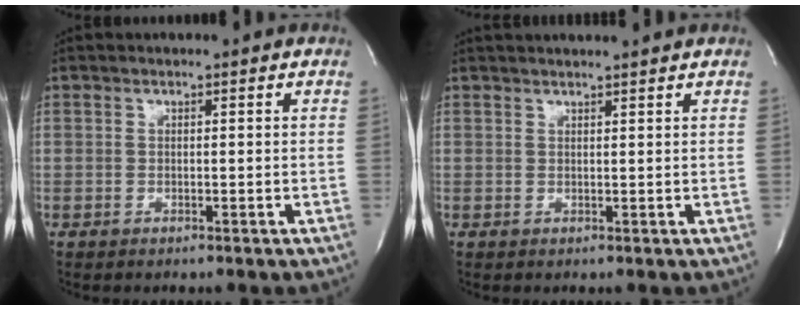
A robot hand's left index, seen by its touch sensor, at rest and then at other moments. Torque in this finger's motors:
{"motor_torque": [0.25, -0.23, 0.04, 0.01]}